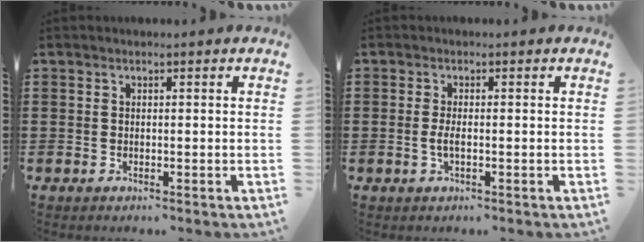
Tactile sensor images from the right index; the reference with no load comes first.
{"total": 2.1, "force": [-0.5, 0.5, 2.0], "torque": [-0.042, -0.003, -0.011]}